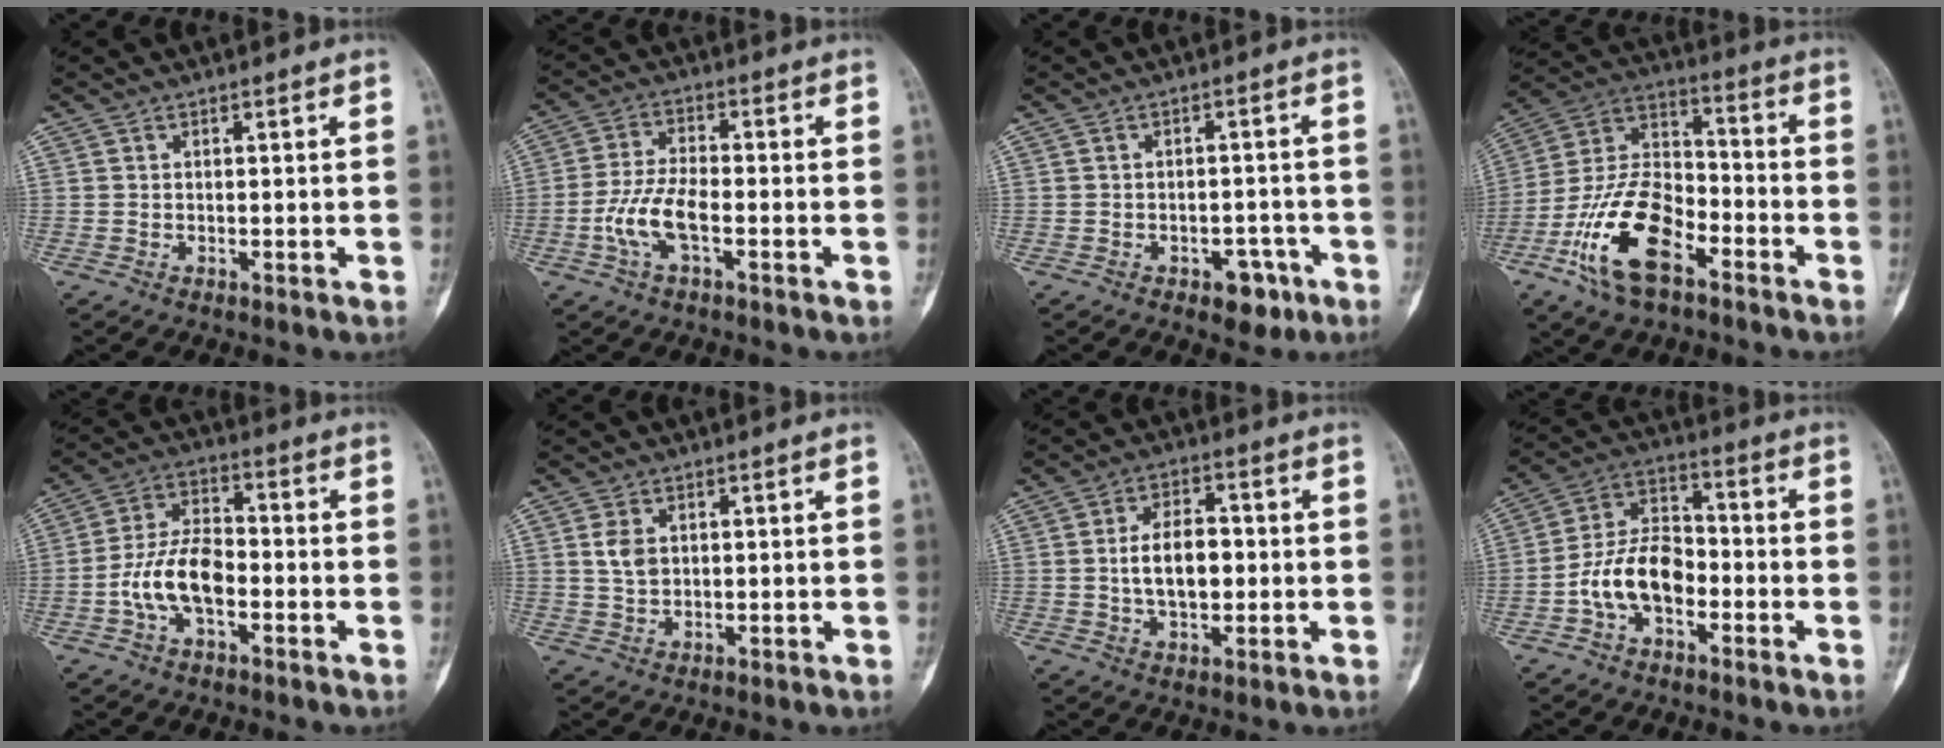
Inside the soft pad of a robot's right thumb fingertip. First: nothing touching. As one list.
[{"total": 8.0, "force": [-2.6, 3.2, 6.8], "torque": [-0.150, 0.021, -0.052]}, {"total": 5.2, "force": [-2.9, 3.1, 3.0], "torque": [-0.012, 0.021, -0.035]}, {"total": 17.8, "force": [-8.8, 8.8, 12.8], "torque": [-0.236, 0.055, -0.169]}, {"total": 10.6, "force": [-3.0, 5.7, 8.5], "torque": [-0.161, 0.034, -0.062]}, {"total": 3.7, "force": [0.7, 2.5, 2.7], "torque": [-0.048, -0.001, 0.016]}, {"total": 9.0, "force": [-0.3, 5.2, 7.3], "torque": [-0.113, 0.013, -0.007]}, {"total": 11.3, "force": [-3.7, 6.9, 8.2], "torque": [-0.144, 0.043, -0.074]}]